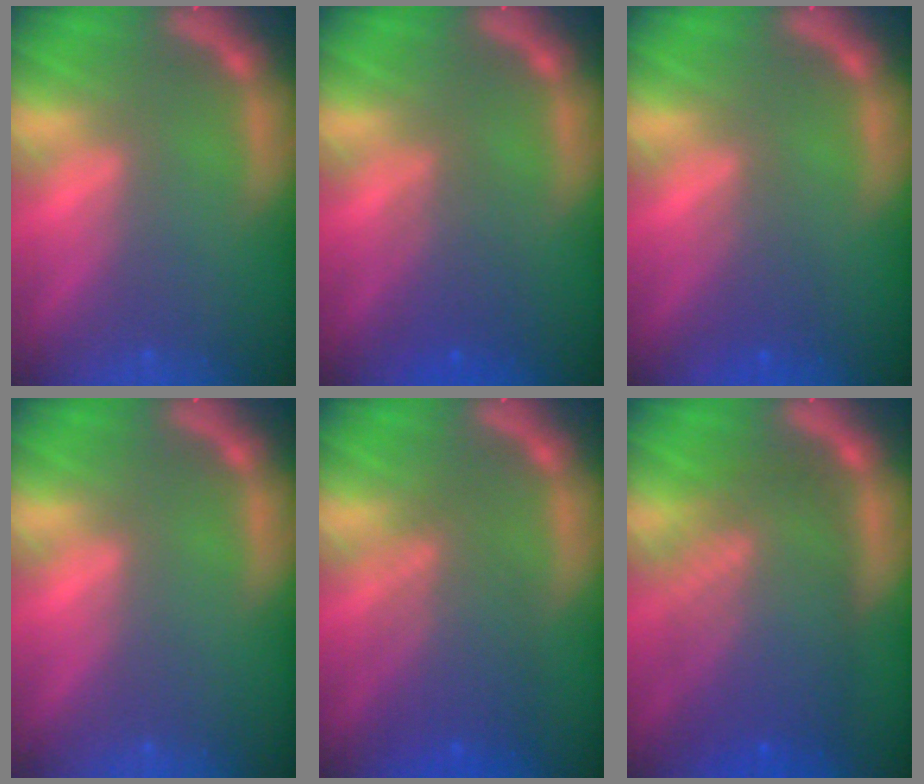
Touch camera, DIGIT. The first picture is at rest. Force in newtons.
{"total": 3.0}
{"total": 2.0}
{"total": 0.0}
{"total": 5.5}
{"total": 9.6}